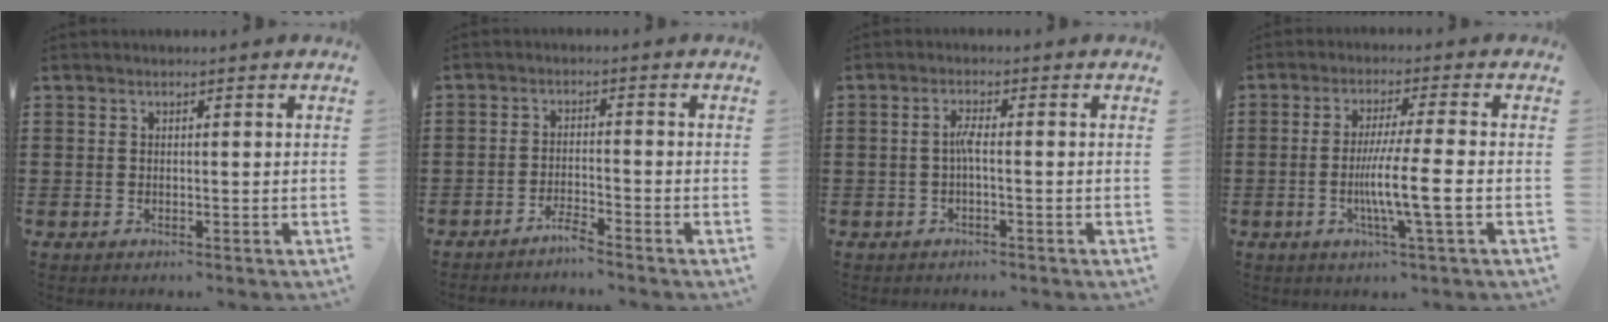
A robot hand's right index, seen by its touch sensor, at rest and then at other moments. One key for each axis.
{"total": 2.3, "fx": -2.2, "fy": -0.2, "fz": 0.6, "tx": -0.015, "ty": 0.000, "tz": -0.042}
{"total": 2.3, "fx": -0.5, "fy": 0.3, "fz": 2.2, "tx": -0.052, "ty": -0.002, "tz": -0.013}
{"total": 8.0, "fx": -1.8, "fy": 0.1, "fz": 7.8, "tx": -0.139, "ty": -0.011, "tz": -0.034}